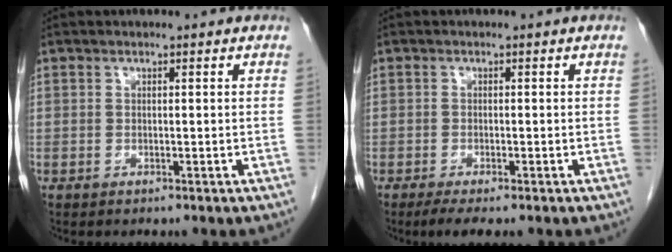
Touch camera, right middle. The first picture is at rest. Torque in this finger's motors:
{"motor_torque": [0.81, -0.32, 0.17, 0.01]}